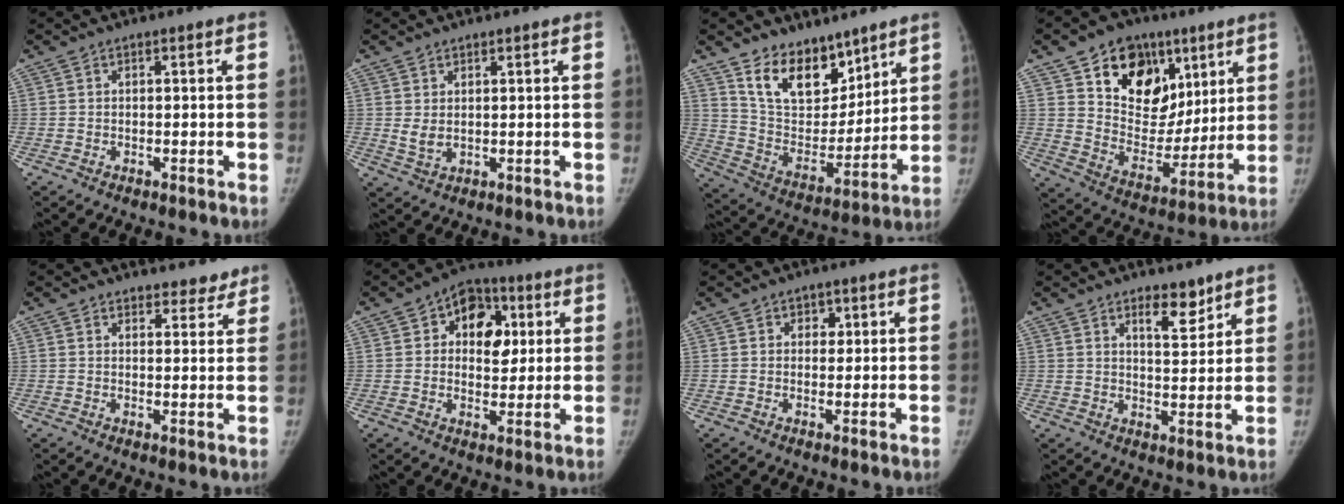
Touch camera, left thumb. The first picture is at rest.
{"total": 2.9, "force": [1.2, 1.4, 2.3], "torque": [-0.042, -0.013, 0.029]}
{"total": 15.4, "force": [10.8, 8.5, 7.0], "torque": [-0.068, -0.074, 0.205]}
{"total": 19.5, "force": [9.5, 13.9, 9.8], "torque": [-0.102, -0.039, 0.164]}
{"total": 4.4, "force": [3.8, 2.0, 0.6], "torque": [0.022, -0.025, 0.043]}
{"total": 11.7, "force": [3.2, 8.2, 7.7], "torque": [-0.061, 0.004, 0.044]}
{"total": 2.2, "force": [0.9, 1.8, 1.0], "torque": [0.005, -0.003, 0.009]}
{"total": 5.8, "force": [4.1, 2.3, 3.3], "torque": [-0.028, -0.034, 0.065]}